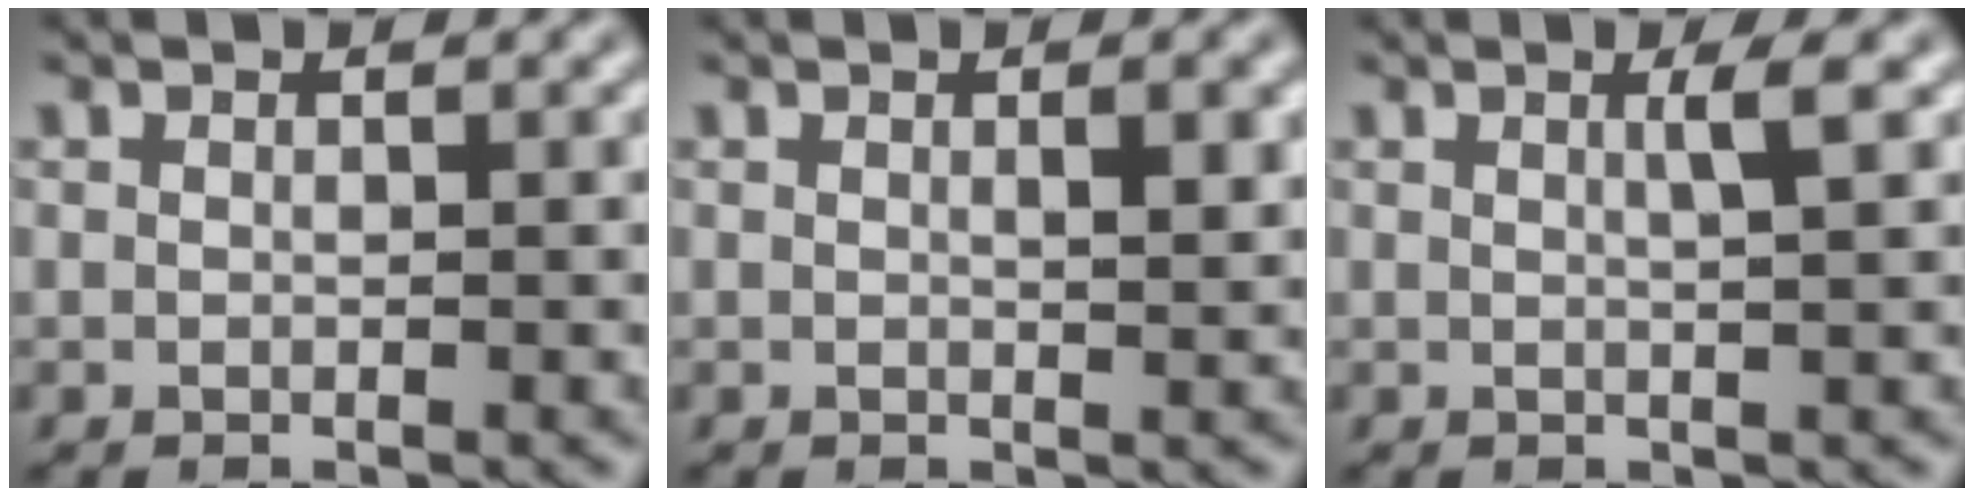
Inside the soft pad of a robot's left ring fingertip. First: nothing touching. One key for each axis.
{"total": 1.5, "fx": 0.5, "fy": 0.3, "fz": 1.4, "tx": -0.021, "ty": -0.002, "tz": 0.008}
{"total": 1.8, "fx": 0.7, "fy": 0.3, "fz": 1.7, "tx": -0.026, "ty": 0.000, "tz": 0.006}